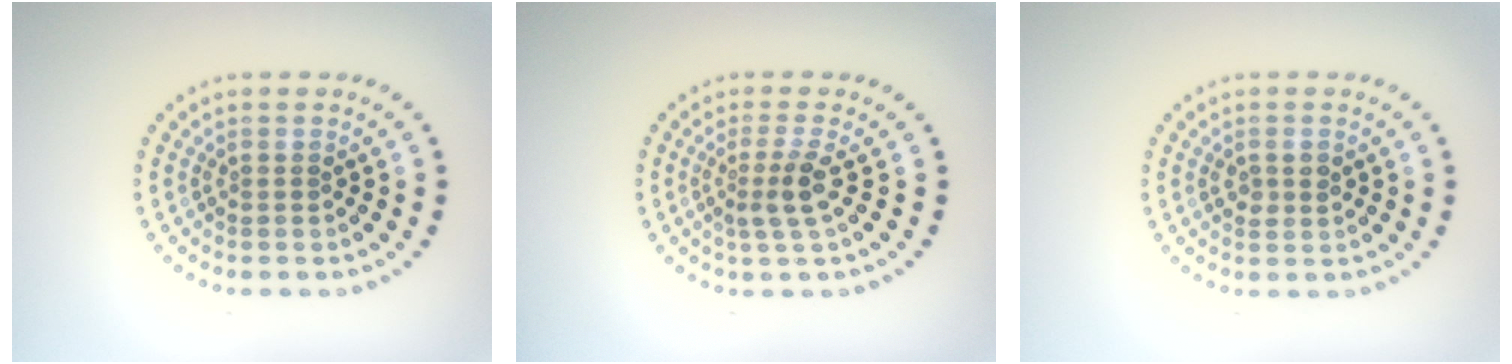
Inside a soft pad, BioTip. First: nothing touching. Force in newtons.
{"total": 2.4, "press": 1.7, "slide": 1.6}
{"total": 1.5, "press": 1.5, "slide": 0.1}